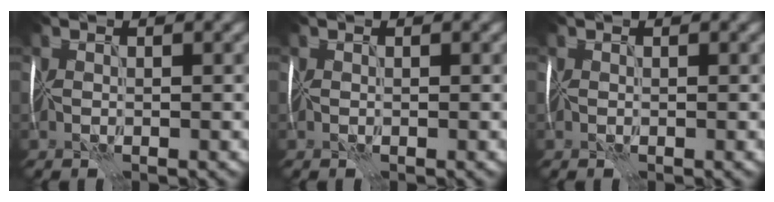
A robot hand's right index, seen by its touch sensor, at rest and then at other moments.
{"total": 0.0}
{"total": 0.0}